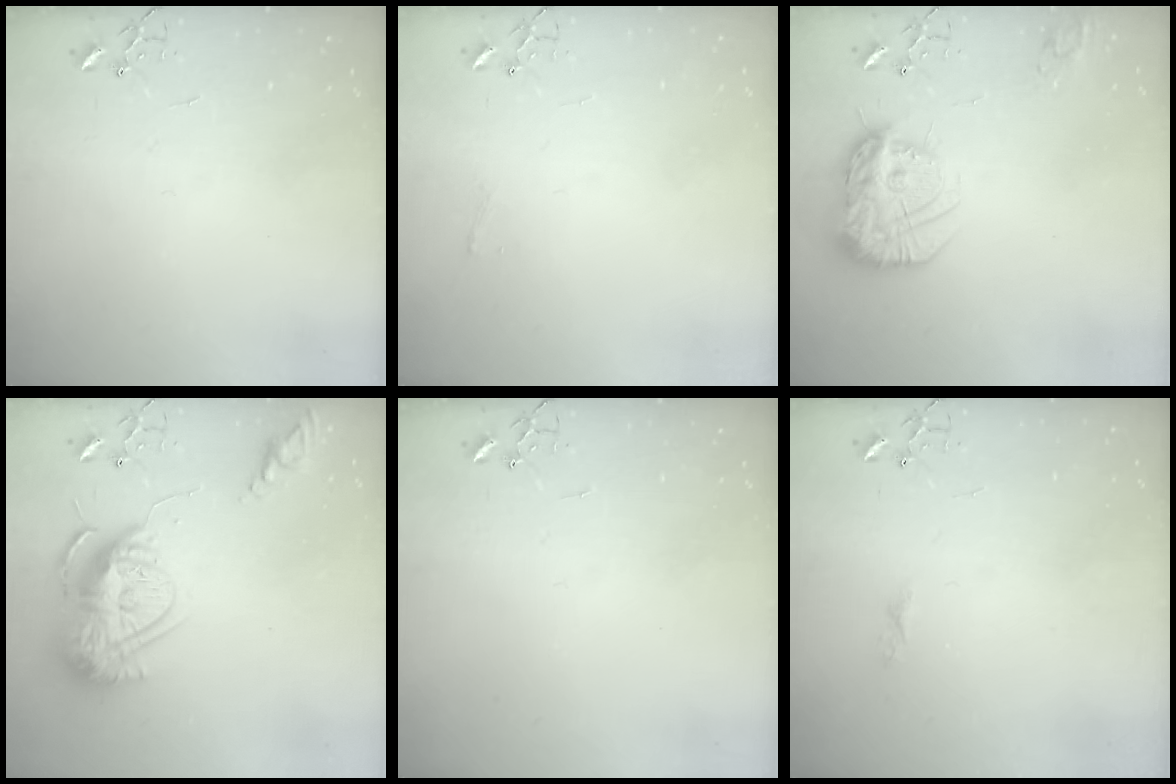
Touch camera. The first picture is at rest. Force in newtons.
{"total": 3.7, "press": 3.6, "slide": 0.5}
{"total": 19.1, "press": 19.1, "slide": 1.1}
{"total": 17.0, "press": 16.9, "slide": 1.5}
{"total": 0.0}
{"total": 3.6, "press": 3.5, "slide": 0.5}